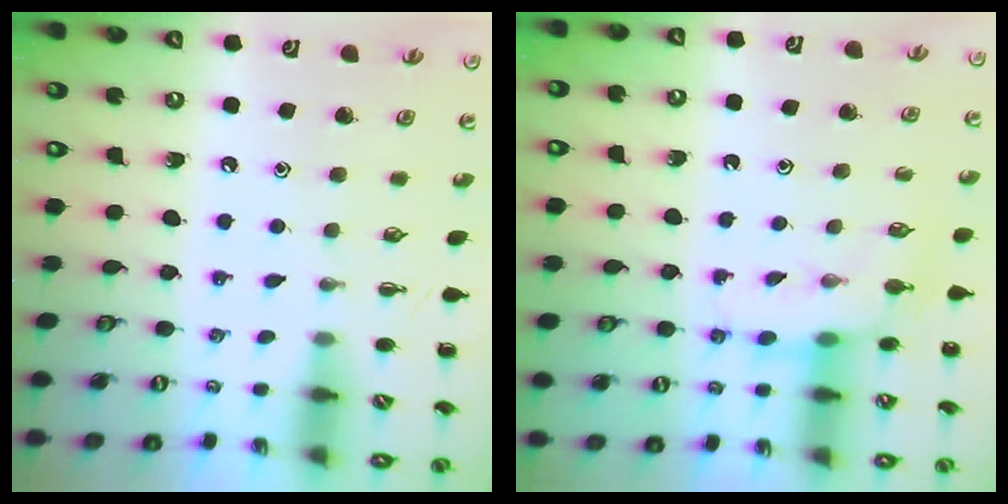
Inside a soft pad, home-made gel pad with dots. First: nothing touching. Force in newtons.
{"total": 8.4, "press": 8.4, "slide": 0.5}